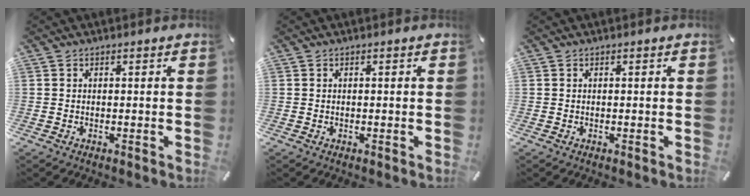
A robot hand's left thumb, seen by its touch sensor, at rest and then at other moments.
{"total": 0.0}
{"total": 0.0}